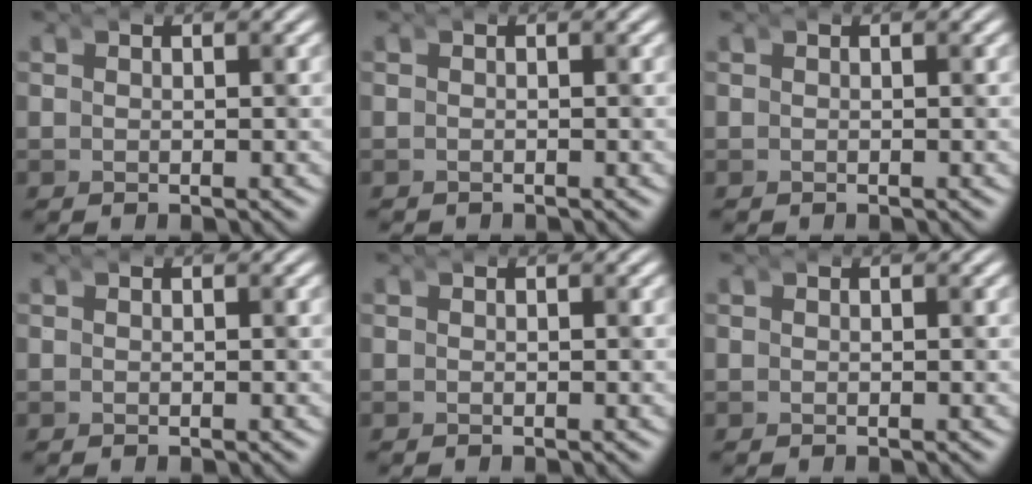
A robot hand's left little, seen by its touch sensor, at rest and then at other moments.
{"total": 0.7, "force": [-0.7, 0.0, -0.1], "torque": [-0.003, -0.007, -0.007]}
{"total": 0.0}
{"total": 0.0}
{"total": 0.0}
{"total": 0.0}